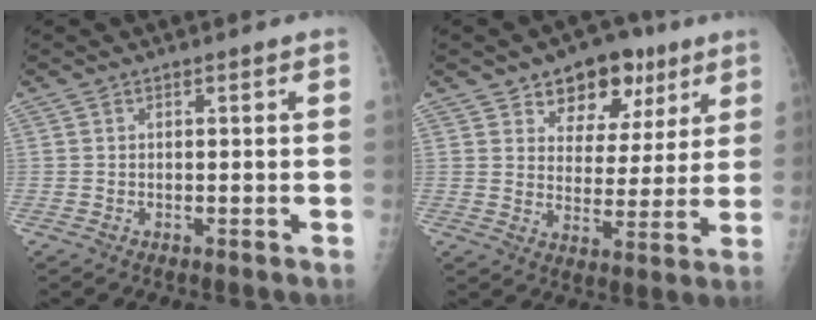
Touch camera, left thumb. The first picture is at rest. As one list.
[{"total": 12.1, "force": [7.1, 7.9, 5.7], "torque": [-0.024, -0.025, 0.106]}]